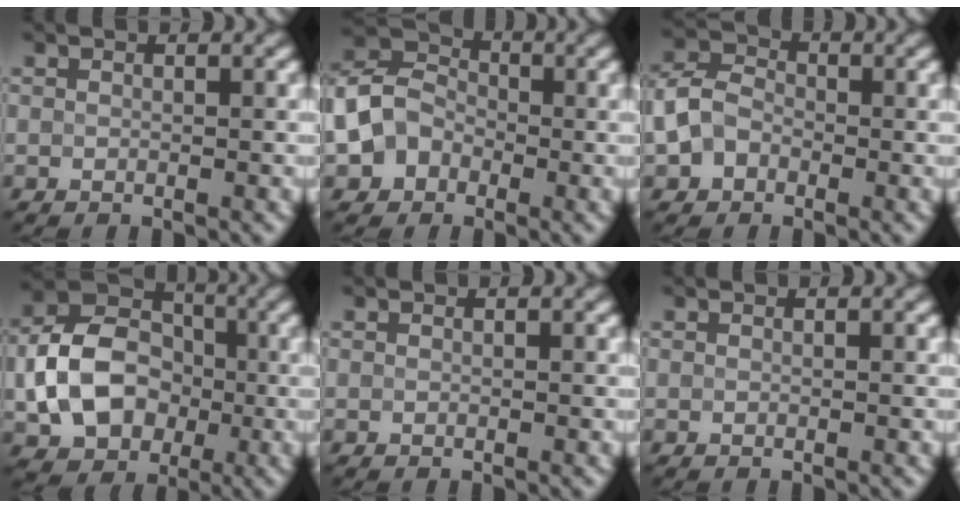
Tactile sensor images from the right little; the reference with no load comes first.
{"total": 4.1, "force": [-1.5, 3.6, 1.5], "torque": [-0.026, 0.011, -0.046]}
{"total": 3.1, "force": [-1.0, 2.5, 1.5], "torque": [-0.029, 0.006, -0.029]}
{"total": 8.0, "force": [-1.2, 6.1, 5.1], "torque": [-0.093, 0.001, -0.026]}
{"total": 0.0}
{"total": 0.0}